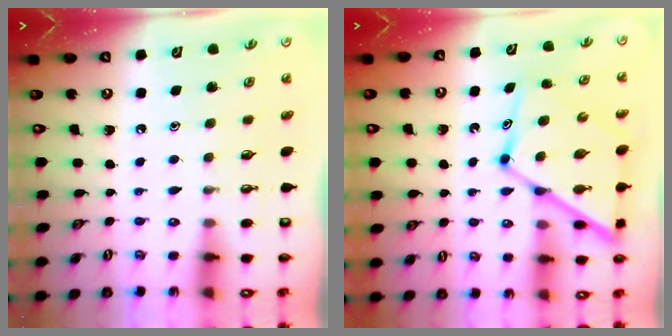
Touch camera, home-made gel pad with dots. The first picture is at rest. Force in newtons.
{"total": 15.8, "press": 15.7, "slide": 1.4}